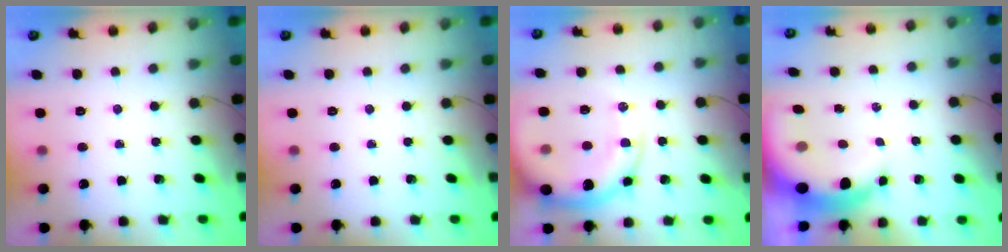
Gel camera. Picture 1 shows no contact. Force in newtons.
{"total": 0.0}
{"total": 17.7, "press": 17.3, "slide": 3.9}
{"total": 9.2, "press": 9.0, "slide": 1.7}